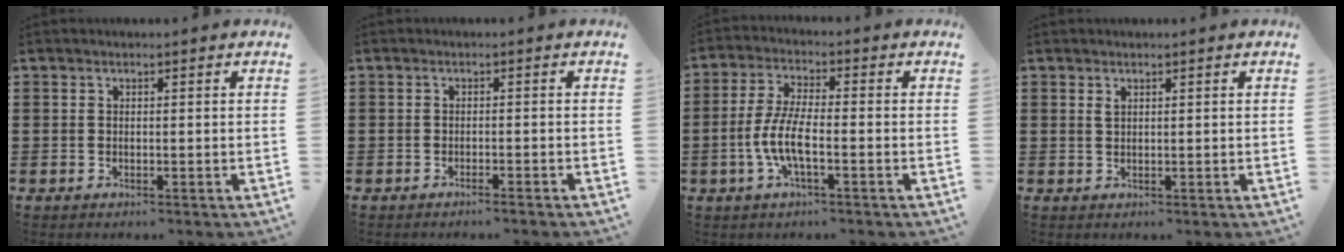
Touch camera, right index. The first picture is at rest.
{"total": 1.0, "force": [-1.0, -0.2, 0.2], "torque": [-0.004, -0.001, -0.019]}
{"total": 6.6, "force": [-2.2, 1.8, 5.9], "torque": [-0.142, -0.013, -0.050]}
{"total": 0.9, "force": [0.5, 0.4, 0.6], "torque": [-0.013, 0.002, 0.008]}